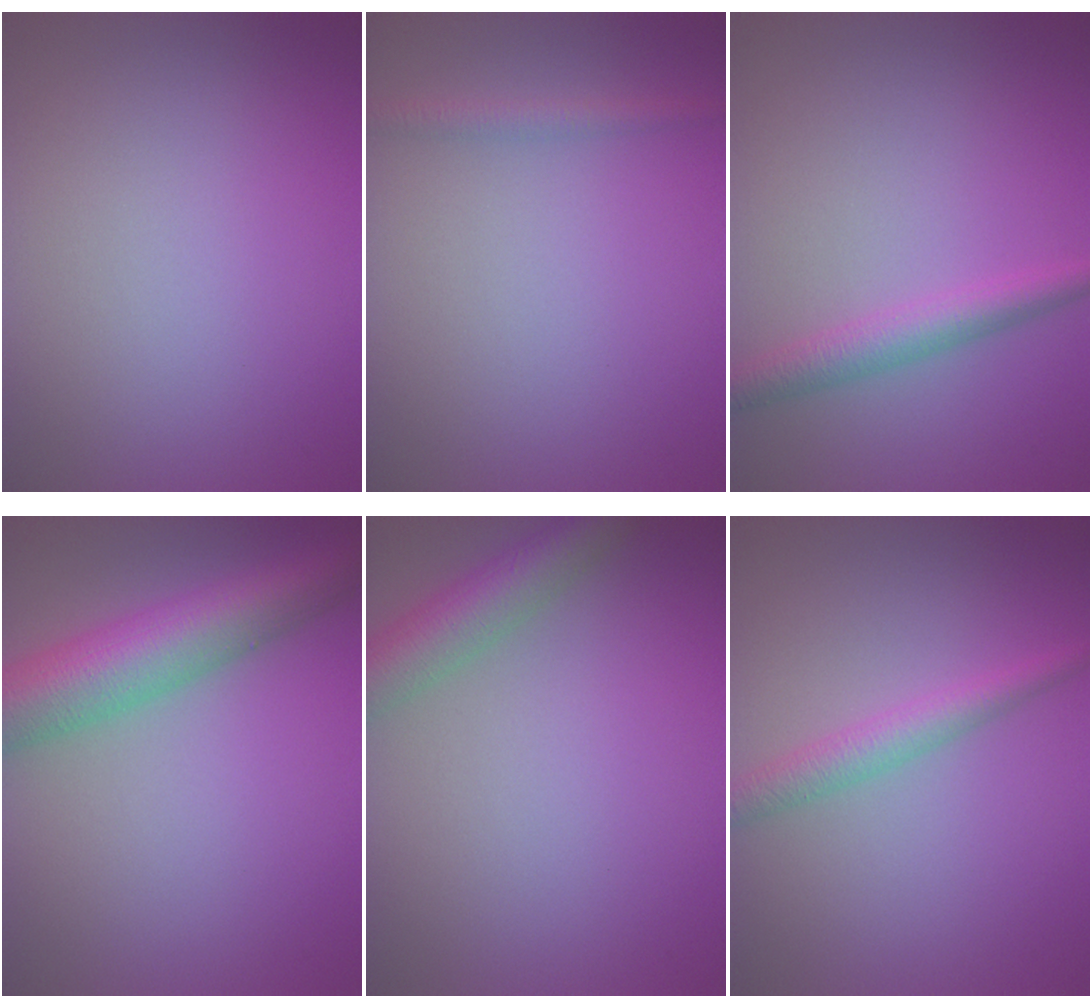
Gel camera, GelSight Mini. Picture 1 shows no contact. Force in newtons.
{"total": 1.4, "press": 1.4, "slide": 0.1}
{"total": 2.9, "press": 2.9, "slide": 0.0}
{"total": 8.5, "press": 8.5, "slide": 0.3}
{"total": 4.6, "press": 4.6, "slide": 0.2}
{"total": 2.6, "press": 2.6, "slide": 0.2}